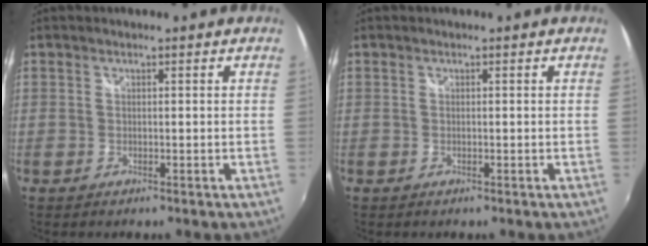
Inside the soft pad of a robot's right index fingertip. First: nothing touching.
{"total": 0.0}